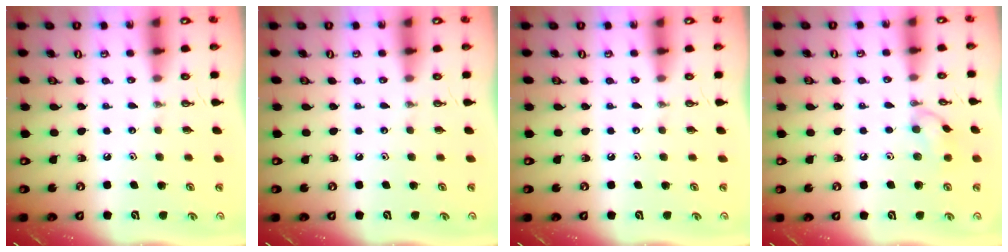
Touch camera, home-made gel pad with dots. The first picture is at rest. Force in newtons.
{"total": 0.0}
{"total": 0.0}
{"total": 7.9, "press": 7.9, "slide": 0.4}